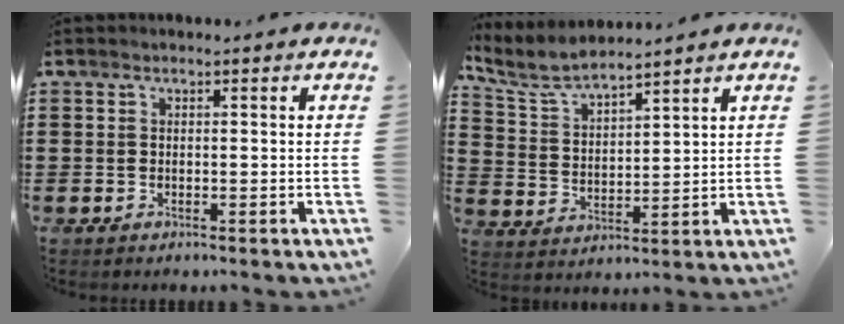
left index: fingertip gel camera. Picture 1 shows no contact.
{"total": 5.7, "force": [5.1, 0.9, 2.3], "torque": [-0.066, -0.019, 0.090]}